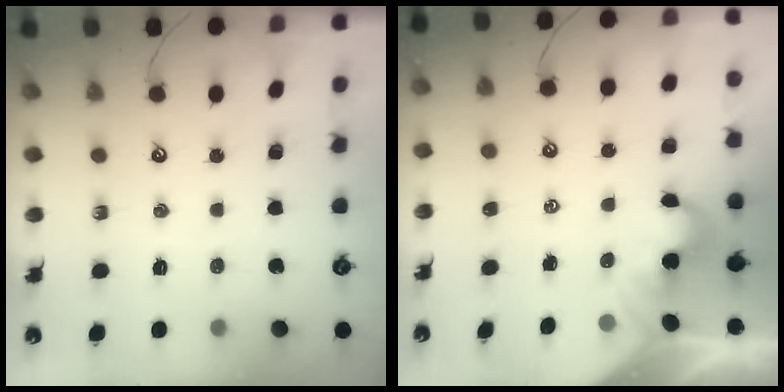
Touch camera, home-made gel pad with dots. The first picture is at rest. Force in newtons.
{"total": 2.1, "press": 2.0, "slide": 0.5}